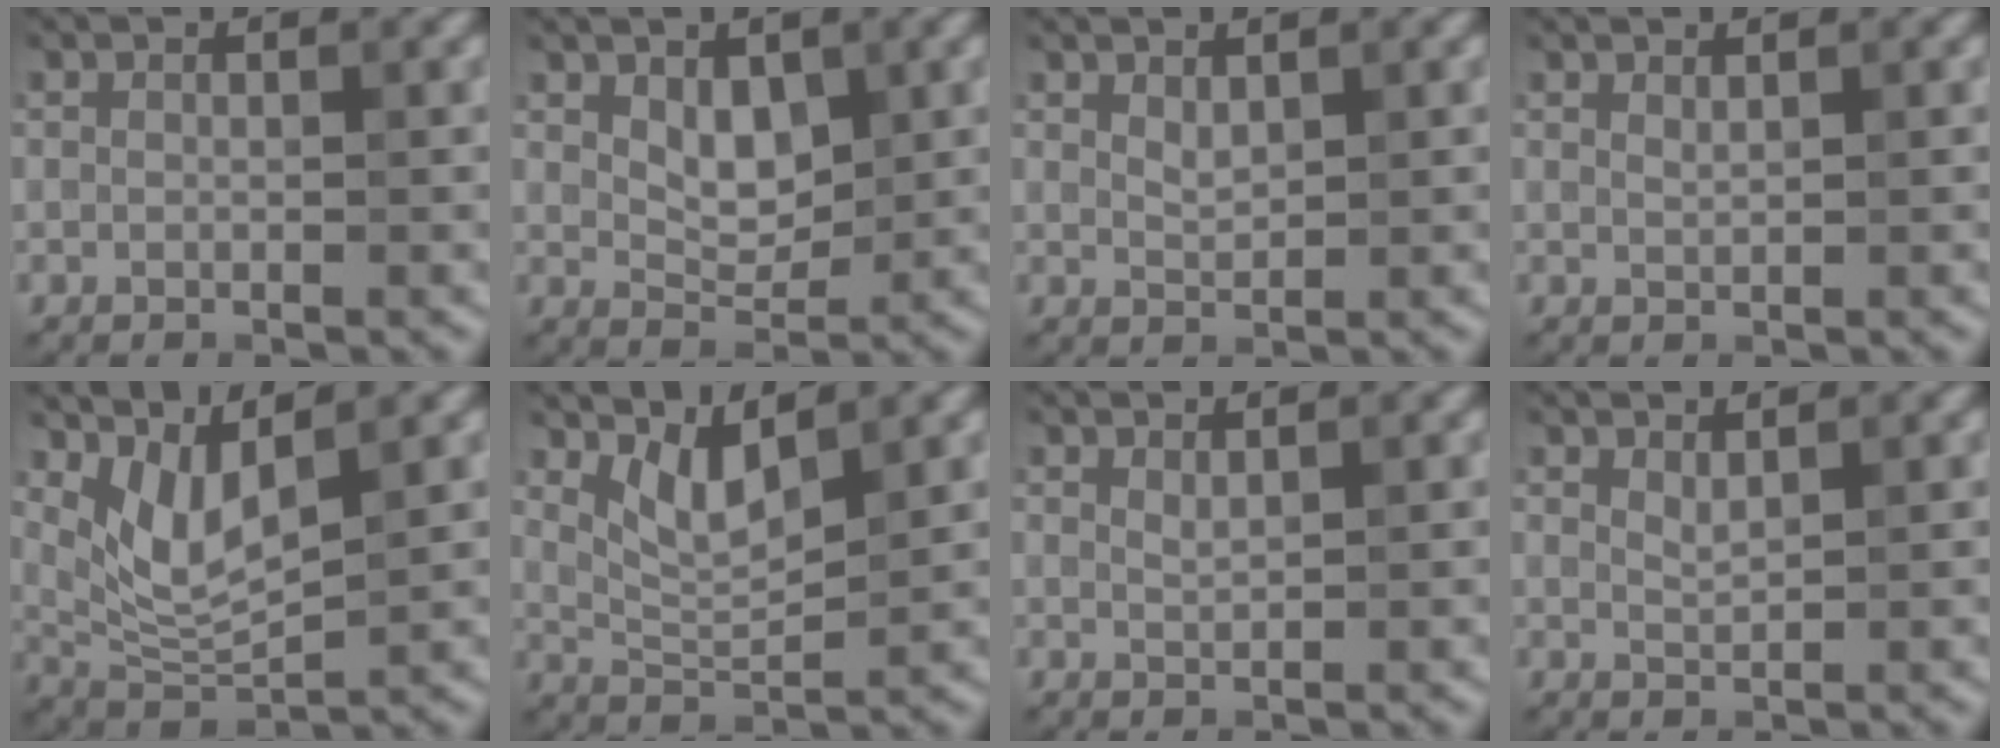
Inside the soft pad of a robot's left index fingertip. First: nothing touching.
{"total": 2.8, "force": [0.8, 1.8, 2.1], "torque": [-0.039, -0.007, 0.019]}
{"total": 1.2, "force": [0.9, 0.4, 0.7], "torque": [-0.017, -0.001, 0.021]}
{"total": 0.7, "force": [0.7, 0.1, 0.3], "torque": [-0.002, -0.001, 0.015]}
{"total": 4.4, "force": [2.4, 1.5, 3.3], "torque": [-0.078, -0.015, 0.056]}
{"total": 3.4, "force": [2.1, 1.0, 2.5], "torque": [-0.054, -0.012, 0.047]}
{"total": 0.9, "force": [0.8, 0.1, 0.4], "torque": [-0.009, -0.001, 0.017]}
{"total": 1.1, "force": [1.0, 0.2, 0.5], "torque": [-0.013, -0.002, 0.020]}